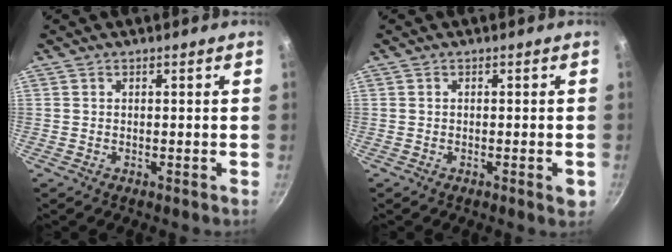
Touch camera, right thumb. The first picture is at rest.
{"total": 2.1, "force": [-0.8, 0.6, 1.9], "torque": [-0.028, 0.002, -0.014]}